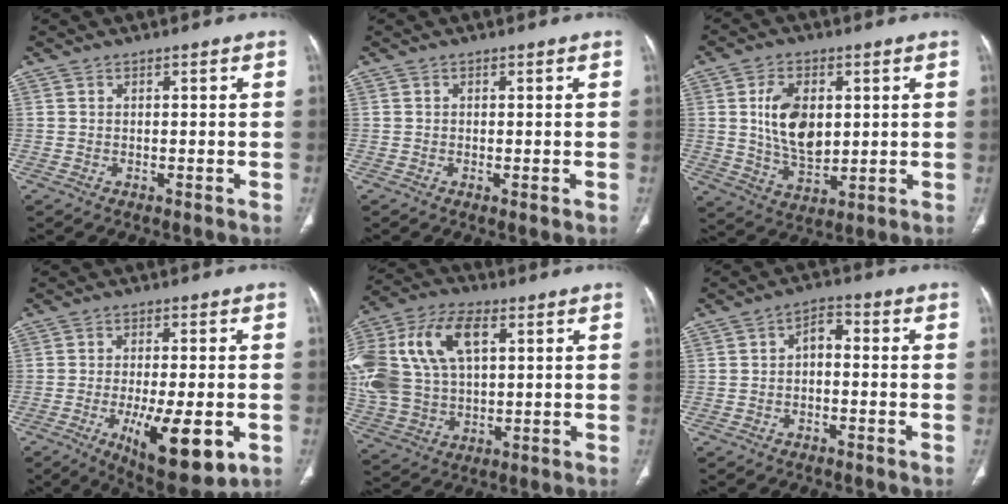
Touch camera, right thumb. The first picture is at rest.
{"total": 1.0, "force": [-0.3, 0.3, 0.9], "torque": [-0.018, -0.003, -0.005]}
{"total": 11.6, "force": [2.0, 7.2, 8.8], "torque": [-0.140, -0.015, 0.044]}
{"total": 14.8, "force": [-4.8, 5.0, 13.1], "torque": [-0.200, -0.013, -0.061]}
{"total": 26.0, "force": [7.0, 16.3, 19.0], "torque": [-0.457, 0.037, 0.138]}
{"total": 4.0, "force": [-0.6, 2.5, 3.1], "torque": [-0.039, 0.023, -0.020]}